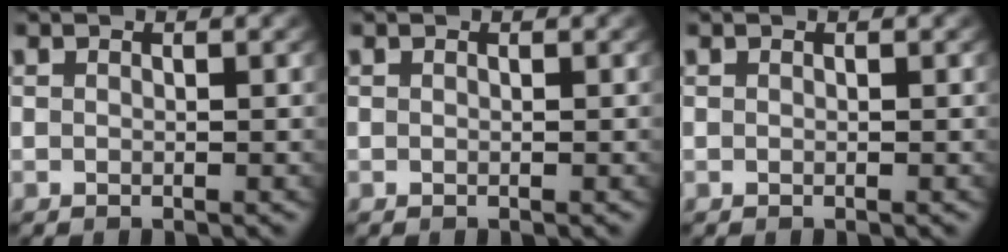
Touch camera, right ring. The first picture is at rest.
{"total": 0.0}
{"total": 0.0}